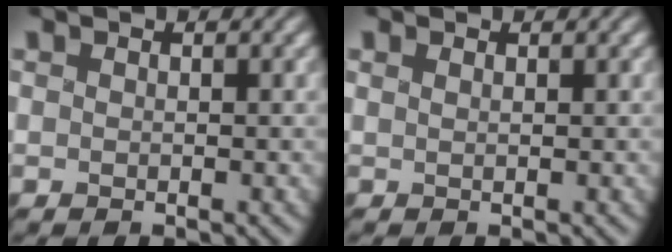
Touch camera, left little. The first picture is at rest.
{"total": 0.0}